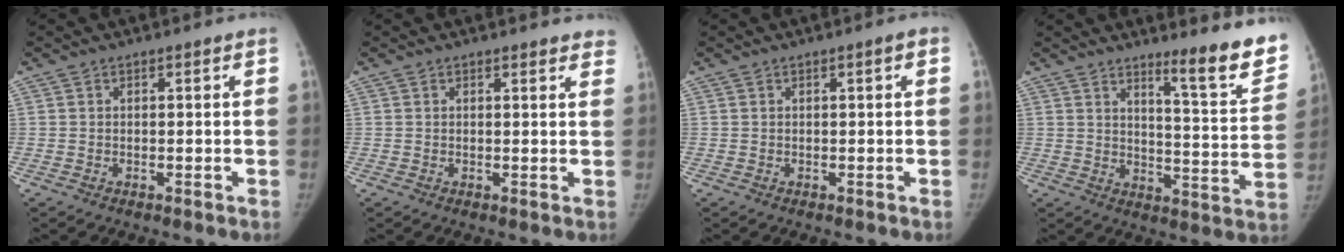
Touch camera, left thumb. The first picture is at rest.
{"total": 4.4, "force": [4.1, 1.1, 1.1], "torque": [0.010, -0.016, 0.028]}
{"total": 1.1, "force": [0.3, 0.1, 1.1], "torque": [-0.019, 0.002, 0.003]}
{"total": 13.4, "force": [9.8, 1.9, 9.0], "torque": [-0.089, -0.080, 0.137]}